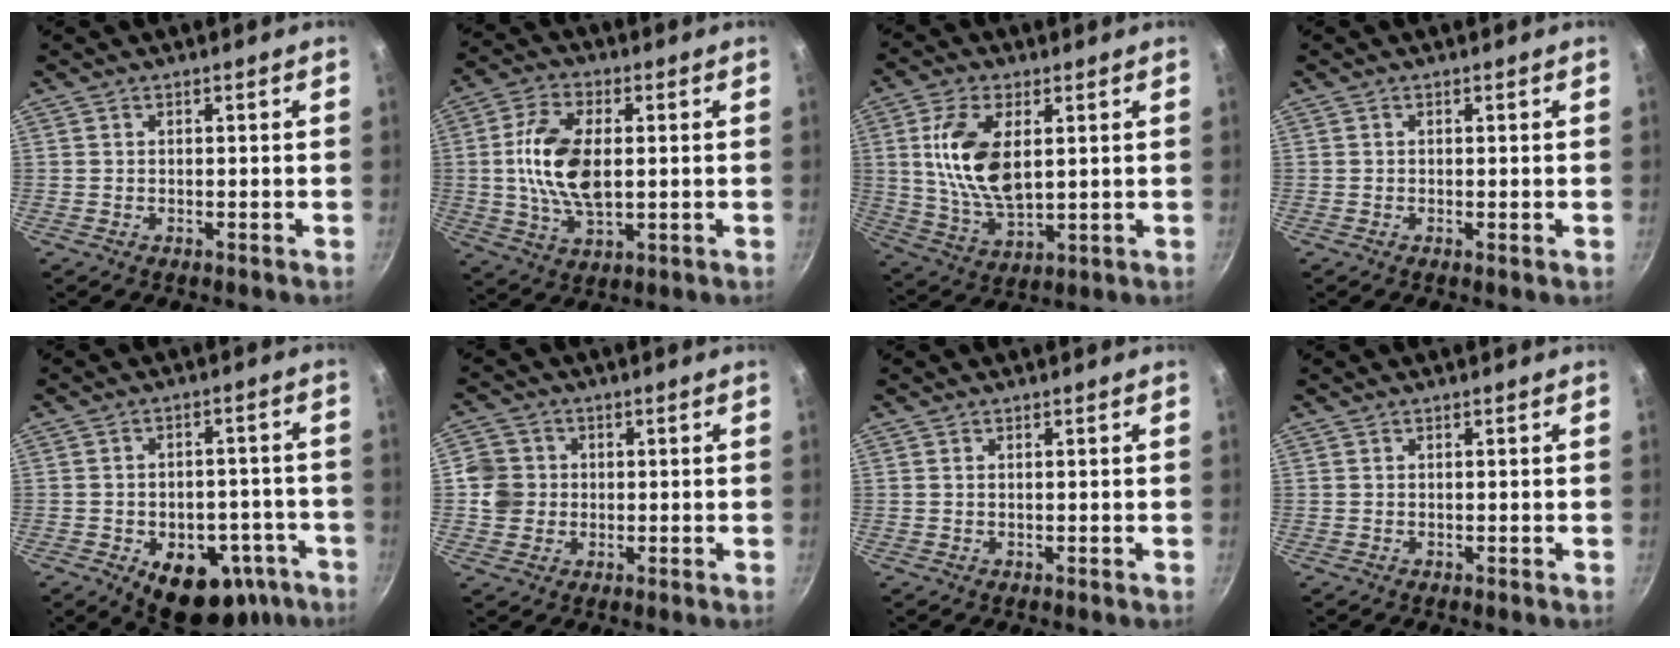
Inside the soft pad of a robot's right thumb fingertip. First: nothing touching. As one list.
[{"total": 13.4, "force": [0.8, 7.1, 11.4], "torque": [-0.221, 0.002, 0.017]}, {"total": 13.7, "force": [2.8, 7.0, 11.5], "torque": [-0.222, -0.015, 0.062]}, {"total": 0.6, "force": [-0.1, 0.1, 0.6], "torque": [-0.014, -0.004, -0.003]}, {"total": 16.0, "force": [-8.1, 9.4, 10.1], "torque": [-0.113, 0.041, -0.101]}, {"total": 6.1, "force": [-0.1, 5.8, 1.8], "torque": [-0.015, 0.009, -0.004]}, {"total": 0.0}, {"total": 0.0}]